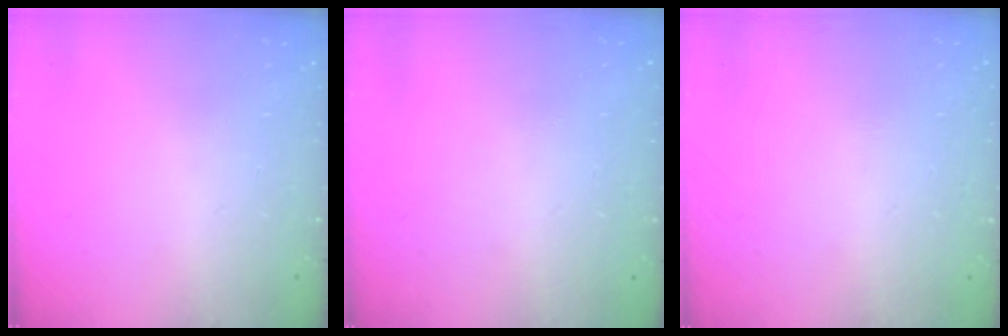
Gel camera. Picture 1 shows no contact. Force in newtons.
{"total": 0.0}
{"total": 0.0}